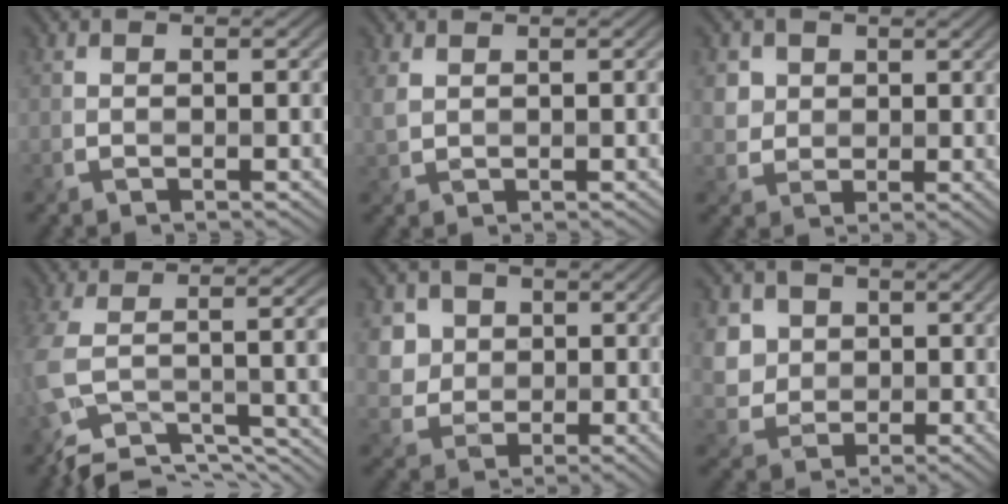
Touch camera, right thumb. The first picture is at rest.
{"total": 1.8, "force": [1.1, 0.9, 1.1], "torque": [-0.034, 0.002, 0.024]}
{"total": 3.7, "force": [1.9, 3.1, 0.9], "torque": [-0.033, -0.011, 0.040]}
{"total": 11.8, "force": [-7.4, 3.9, 8.3], "torque": [-0.149, 0.000, -0.129]}
{"total": 6.0, "force": [2.9, 4.9, 1.9], "torque": [-0.076, -0.013, 0.058]}
{"total": 6.2, "force": [2.8, 5.2, 2.1], "torque": [-0.093, -0.010, 0.054]}